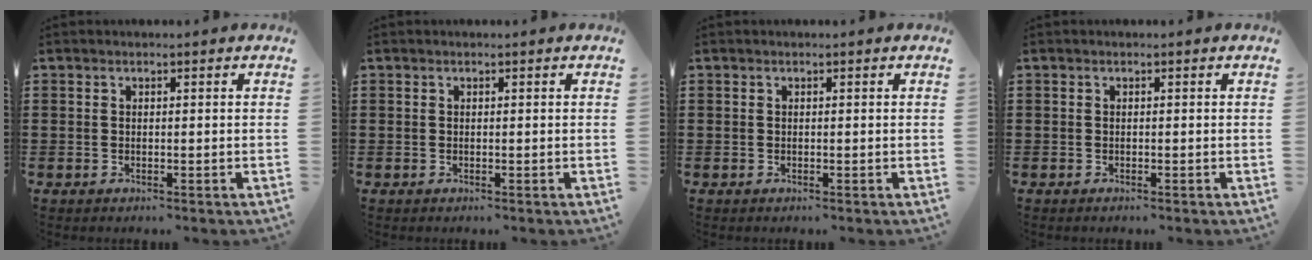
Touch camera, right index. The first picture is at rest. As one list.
[{"total": 0.0}, {"total": 0.0}, {"total": 0.0}]